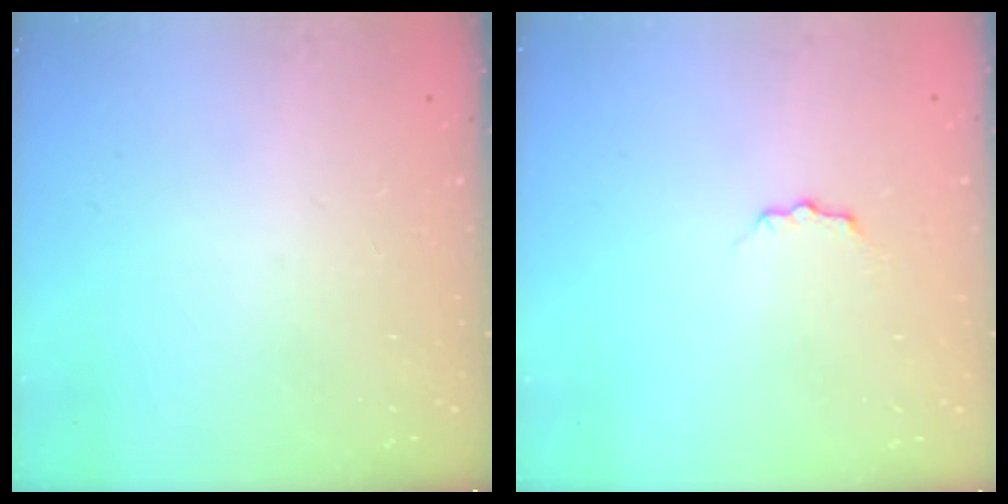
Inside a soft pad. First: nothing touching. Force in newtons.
{"total": 3.5, "press": 3.5, "slide": 0.4}